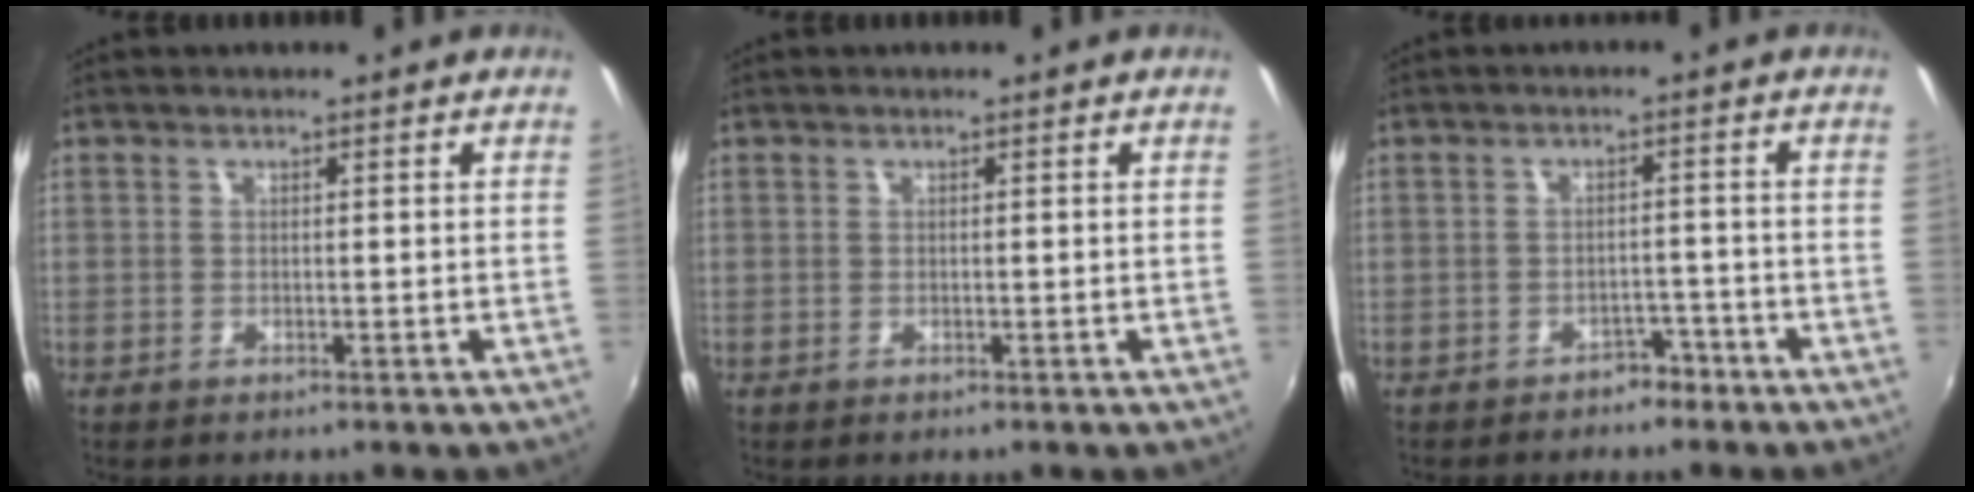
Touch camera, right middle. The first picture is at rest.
{"total": 0.0}
{"total": 3.4, "force": [-2.7, 1.9, 0.8], "torque": [-0.018, 0.008, -0.035]}